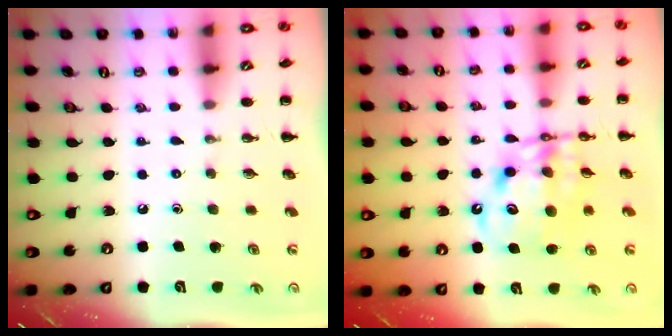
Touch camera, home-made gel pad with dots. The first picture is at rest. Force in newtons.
{"total": 11.3, "press": 10.9, "slide": 2.9}